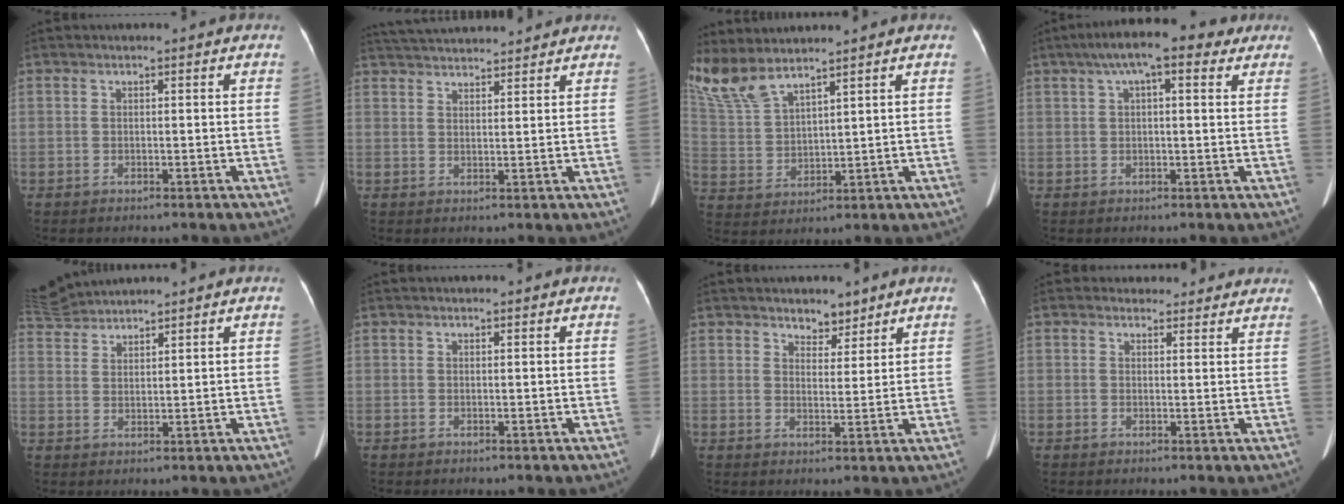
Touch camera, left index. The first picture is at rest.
{"total": 12.5, "force": [11.7, 1.2, 4.2], "torque": [-0.075, 0.028, 0.177]}
{"total": 10.1, "force": [9.0, 1.5, 4.3], "torque": [-0.107, 0.000, 0.202]}
{"total": 9.1, "force": [5.3, 2.3, 7.1], "torque": [-0.111, 0.033, 0.078]}
{"total": 7.6, "force": [7.4, 0.6, 1.7], "torque": [-0.043, 0.021, 0.145]}
{"total": 1.6, "force": [1.4, 0.4, 0.6], "torque": [-0.008, 0.014, 0.016]}
{"total": 2.8, "force": [2.3, 1.3, 0.6], "torque": [-0.001, -0.007, 0.040]}
{"total": 5.6, "force": [4.6, 3.1, -0.6], "torque": [0.034, 0.005, 0.041]}